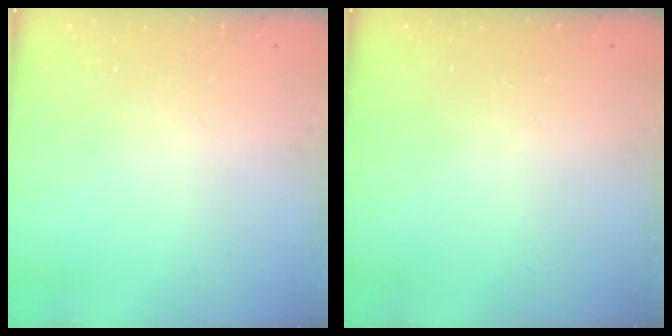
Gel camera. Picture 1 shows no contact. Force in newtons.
{"total": 0.0}